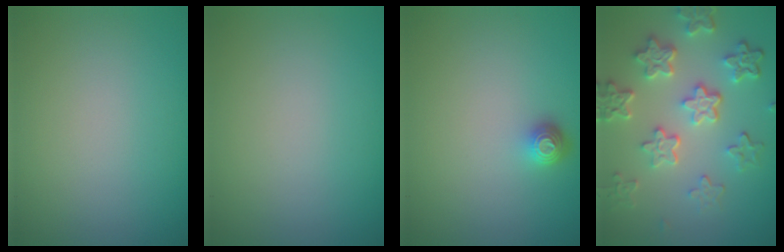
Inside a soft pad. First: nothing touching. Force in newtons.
{"total": 0.0}
{"total": 1.4, "press": 1.1, "slide": 0.9}
{"total": 6.1, "press": 4.5, "slide": 4.1}